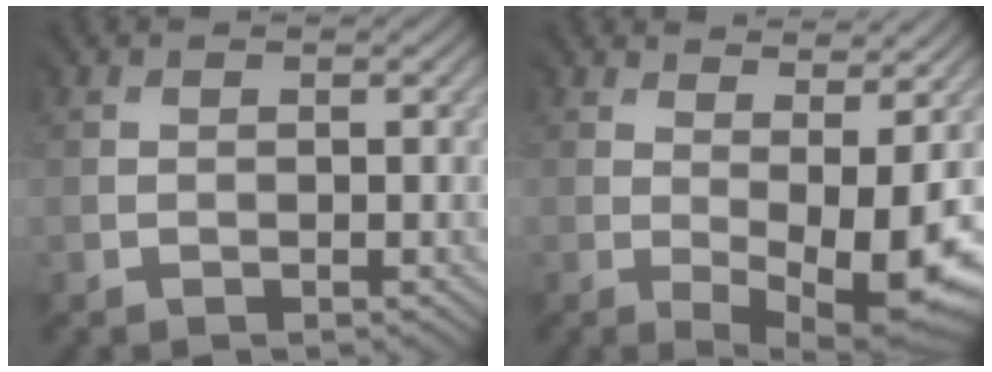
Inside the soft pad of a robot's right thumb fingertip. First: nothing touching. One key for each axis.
{"total": 8.8, "fx": 1.1, "fy": 3.0, "fz": 8.2, "tx": -0.099, "ty": 0.003, "tz": 0.034}